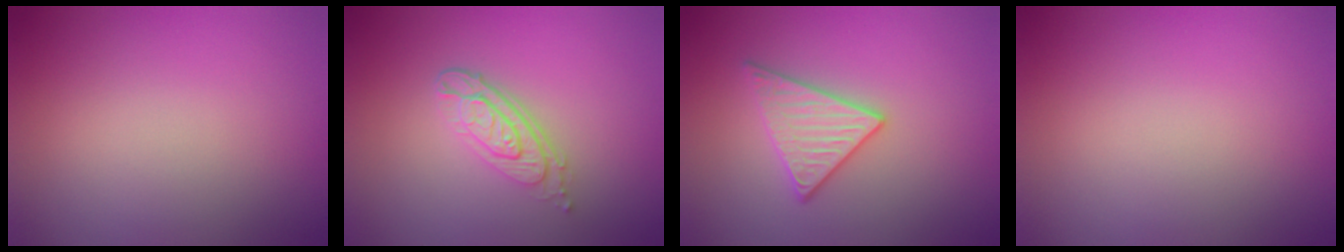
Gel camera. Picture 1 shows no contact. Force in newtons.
{"total": 3.6, "press": 2.8, "slide": 2.2}
{"total": 3.0, "press": 3.0, "slide": 0.1}
{"total": 0.0}